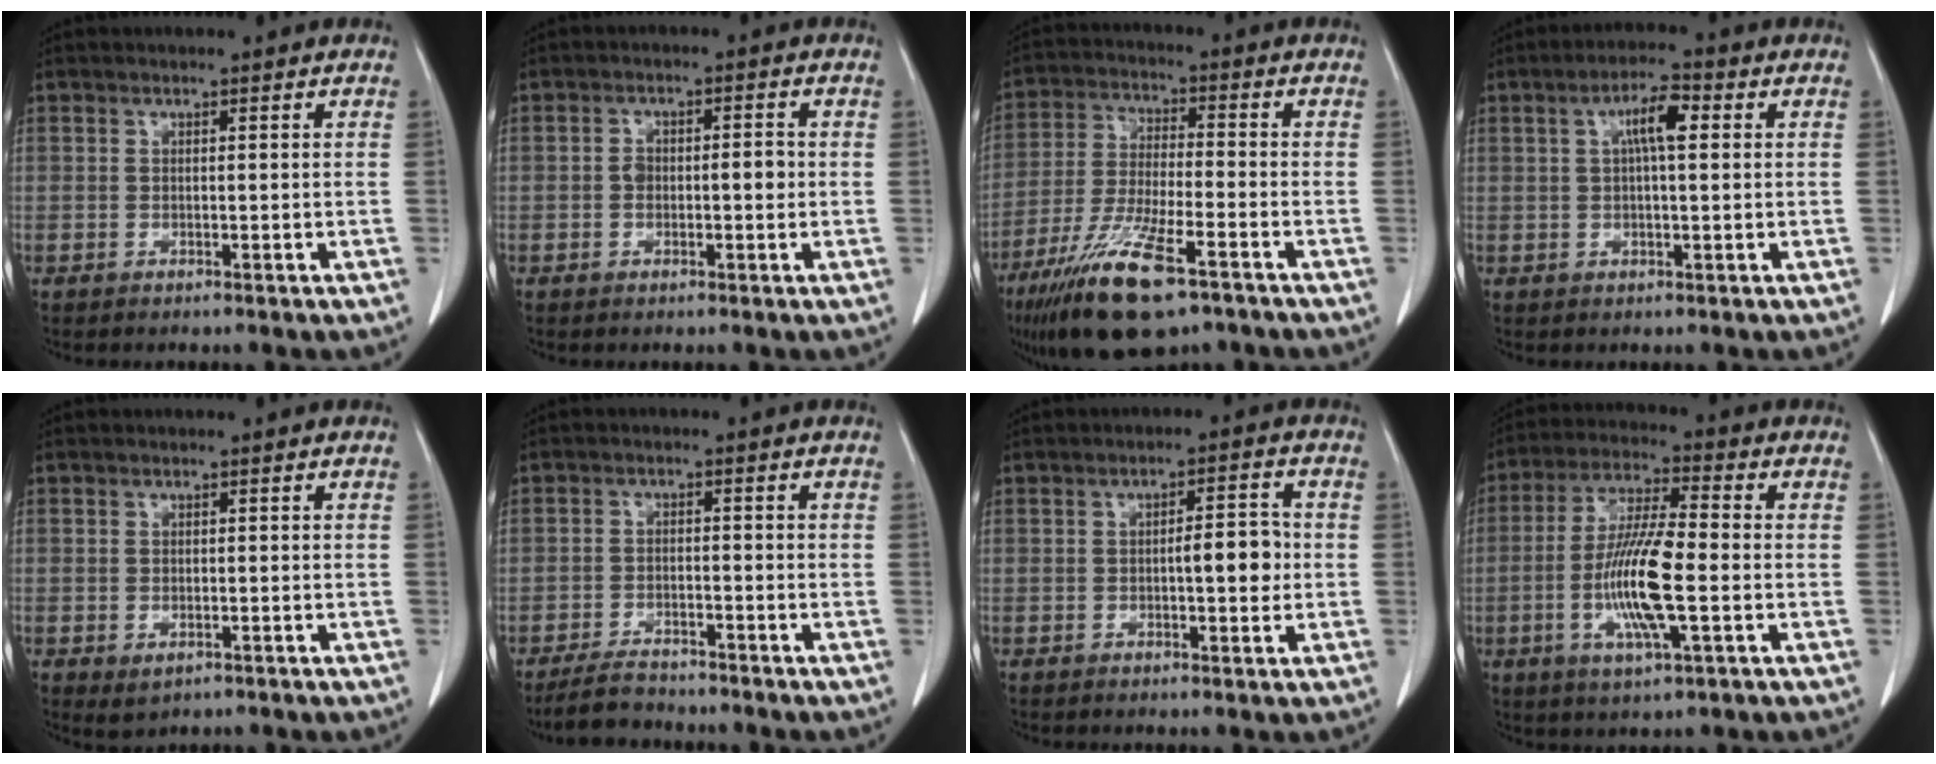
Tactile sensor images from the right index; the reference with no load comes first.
{"total": 3.6, "force": [-0.4, 1.9, 3.0], "torque": [-0.049, 0.015, -0.003]}
{"total": 14.7, "force": [-9.3, 2.9, 11.1], "torque": [-0.224, -0.033, -0.167]}
{"total": 5.4, "force": [1.4, 1.1, 5.1], "torque": [-0.090, 0.014, 0.023]}
{"total": 2.2, "force": [-0.9, 1.5, 1.3], "torque": [-0.016, -0.003, -0.003]}
{"total": 4.5, "force": [-4.1, 1.5, 0.9], "torque": [-0.018, -0.006, -0.074]}
{"total": 5.2, "force": [-0.2, 1.5, 5.0], "torque": [-0.068, 0.009, -0.003]}
{"total": 12.4, "force": [-2.5, 1.9, 12.0], "torque": [-0.236, -0.006, -0.051]}